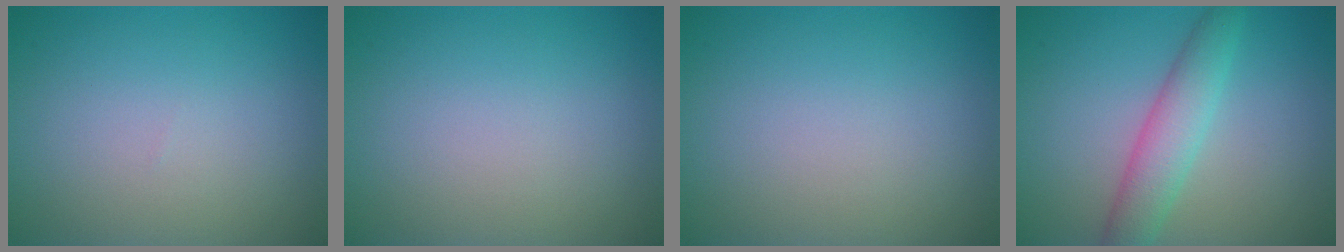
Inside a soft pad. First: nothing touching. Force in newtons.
{"total": 0.0}
{"total": 0.0}
{"total": 3.9, "press": 3.9, "slide": 0.0}